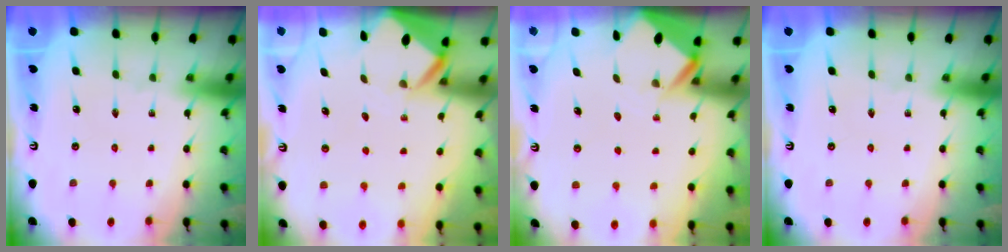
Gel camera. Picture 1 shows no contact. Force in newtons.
{"total": 3.8, "press": 3.8, "slide": 0.2}
{"total": 3.9, "press": 3.9, "slide": 0.4}
{"total": 0.0}